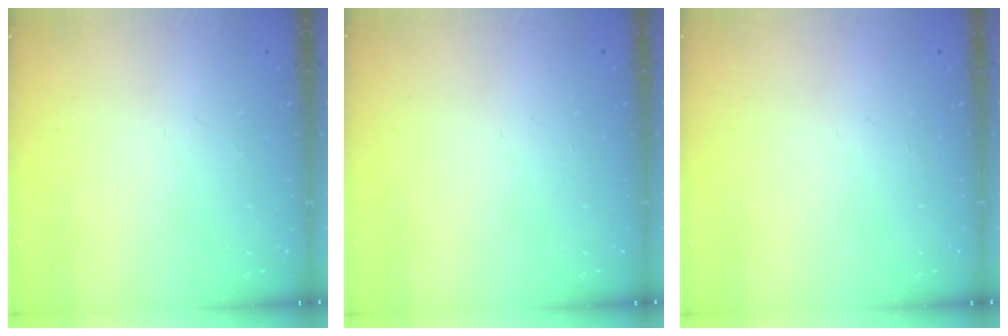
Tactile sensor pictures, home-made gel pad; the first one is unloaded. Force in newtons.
{"total": 0.0}
{"total": 0.0}